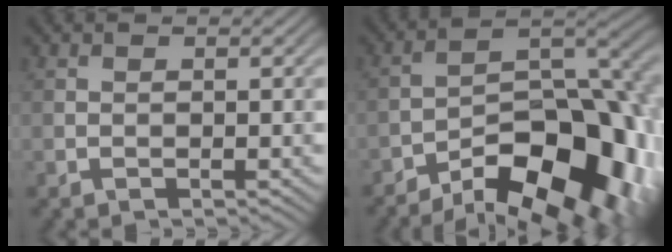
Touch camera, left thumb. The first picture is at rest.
{"total": 18.1, "force": [-11.0, 8.2, 11.8], "torque": [-0.157, -0.004, -0.172]}